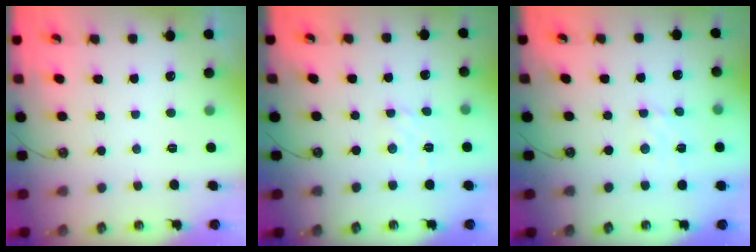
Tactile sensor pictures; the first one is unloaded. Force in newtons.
{"total": 1.8, "press": 1.7, "slide": 0.6}
{"total": 3.3, "press": 3.3, "slide": 0.4}